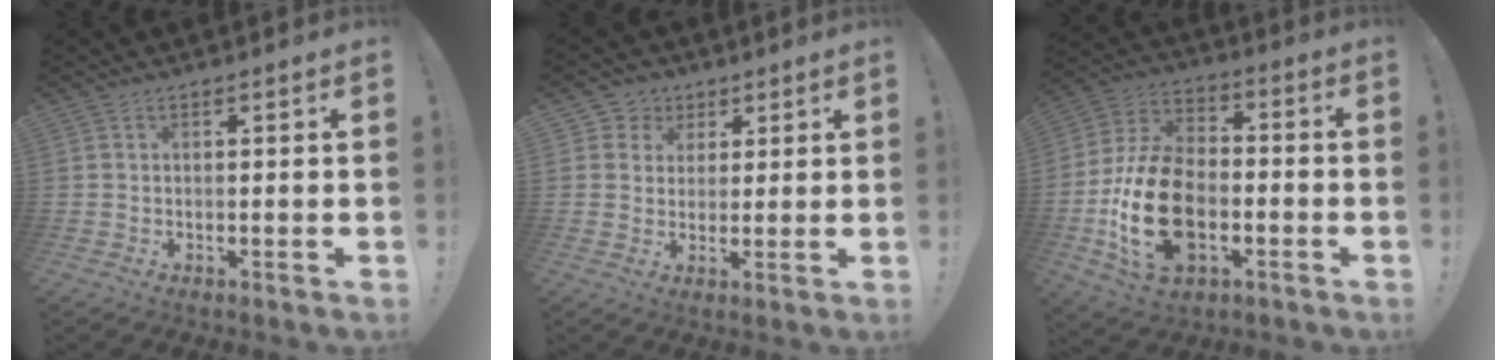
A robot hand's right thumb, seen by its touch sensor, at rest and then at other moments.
{"total": 5.4, "force": [1.9, 5.1, 0.6], "torque": [-0.011, -0.011, 0.037]}
{"total": 22.0, "force": [-6.2, 14.0, 15.8], "torque": [-0.284, 0.033, -0.097]}